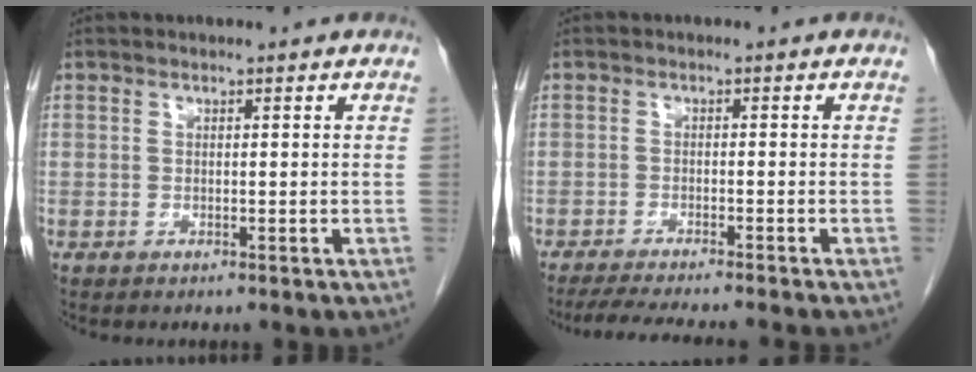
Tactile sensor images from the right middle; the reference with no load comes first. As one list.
[{"total": 9.4, "force": [-8.3, -0.4, 4.4], "torque": [-0.050, -0.015, -0.125]}]